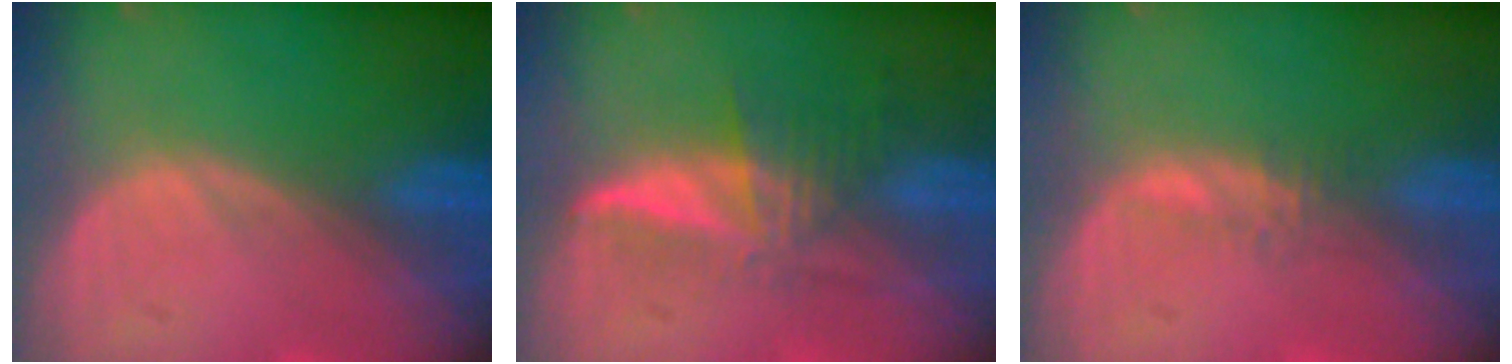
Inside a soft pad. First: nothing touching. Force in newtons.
{"total": 5.8, "press": 5.2, "slide": 2.6}
{"total": 1.3, "press": 1.2, "slide": 0.5}